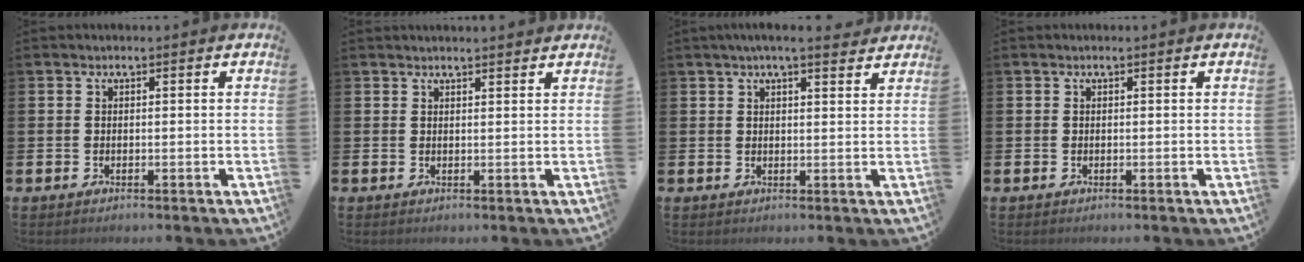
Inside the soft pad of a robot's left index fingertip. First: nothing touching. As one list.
[{"total": 1.4, "force": [1.4, -0.1, 0.2], "torque": [0.004, -0.007, 0.023]}, {"total": 3.6, "force": [3.3, 0.2, 1.5], "torque": [-0.026, -0.011, 0.056]}, {"total": 0.0}]